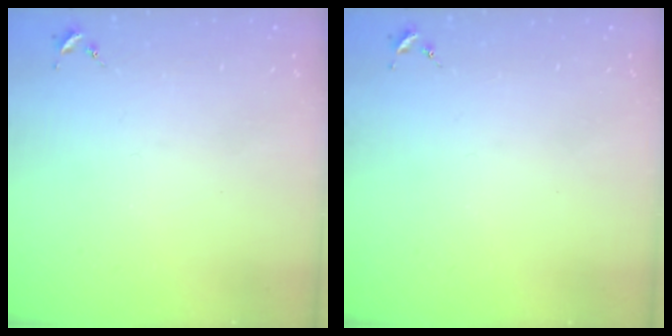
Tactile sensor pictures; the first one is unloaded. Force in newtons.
{"total": 0.0}